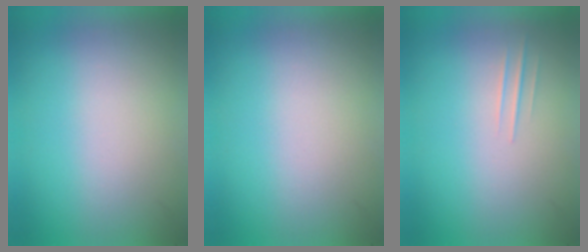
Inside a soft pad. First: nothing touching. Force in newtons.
{"total": 0.0}
{"total": 1.2}